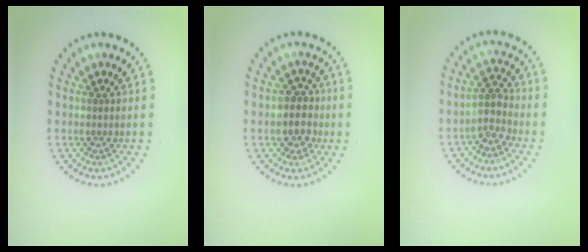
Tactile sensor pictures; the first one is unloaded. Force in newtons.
{"total": 3.0, "press": 2.8, "slide": 0.9}
{"total": 2.2, "press": 1.9, "slide": 1.2}